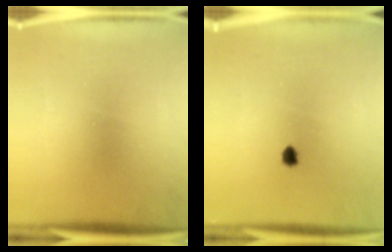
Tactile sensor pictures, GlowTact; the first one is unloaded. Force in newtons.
{"total": 1.1}